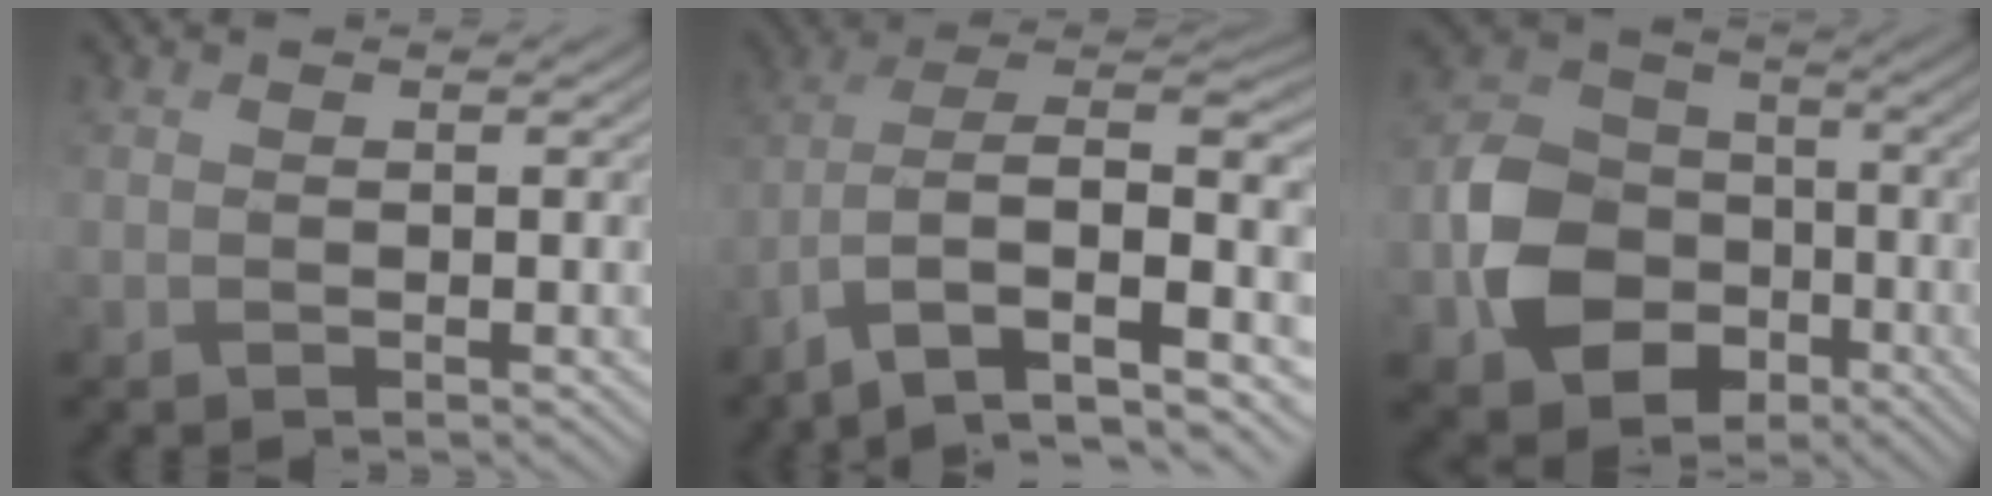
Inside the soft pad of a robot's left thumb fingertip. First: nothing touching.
{"total": 14.4, "force": [-5.2, 7.1, 11.4], "torque": [-0.220, -0.015, -0.095]}
{"total": 10.3, "force": [-3.4, 8.2, 5.2], "torque": [-0.124, -0.010, -0.077]}